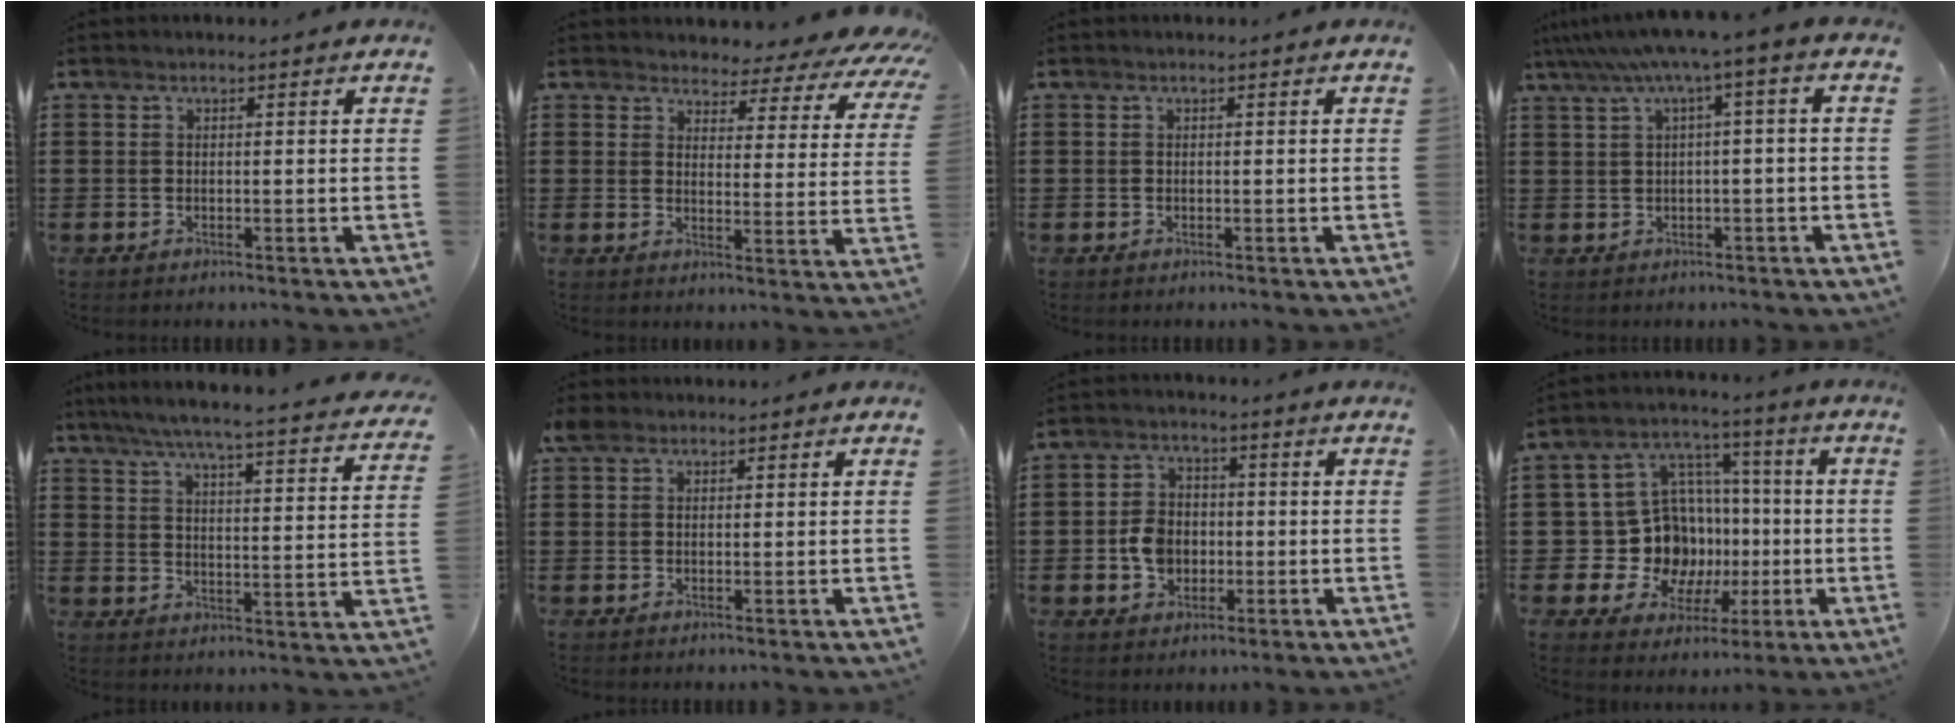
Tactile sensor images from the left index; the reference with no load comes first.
{"total": 3.5, "force": [3.2, 1.1, 0.7], "torque": [-0.029, -0.021, 0.050]}
{"total": 0.0}
{"total": 5.0, "force": [1.3, -0.3, 4.9], "torque": [-0.095, -0.014, 0.017]}
{"total": 5.5, "force": [4.7, -0.5, 2.7], "torque": [-0.073, -0.038, 0.074]}
{"total": 2.1, "force": [1.3, 1.3, 1.0], "torque": [-0.026, 0.007, 0.023]}
{"total": 5.3, "force": [-0.9, 4.3, 3.1], "torque": [-0.072, 0.008, -0.018]}
{"total": 13.3, "force": [-1.1, 12.1, 5.4], "torque": [-0.140, 0.001, -0.005]}